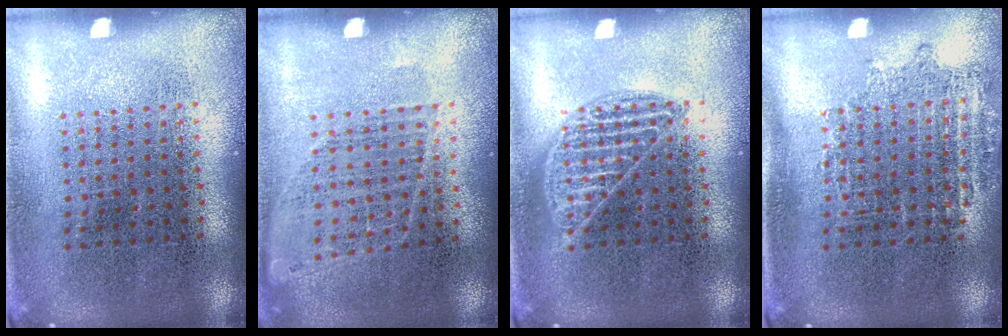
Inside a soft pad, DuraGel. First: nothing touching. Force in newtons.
{"total": 0.9, "press": 0.8, "slide": 0.4}
{"total": 1.7, "press": 1.7, "slide": 0.1}
{"total": 1.0, "press": 0.9, "slide": 0.4}